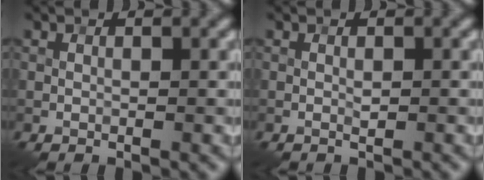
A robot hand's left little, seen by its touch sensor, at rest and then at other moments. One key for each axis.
{"total": 0.6, "fx": -0.2, "fy": 0.3, "fz": 0.4, "tx": -0.008, "ty": -0.001, "tz": -0.002}